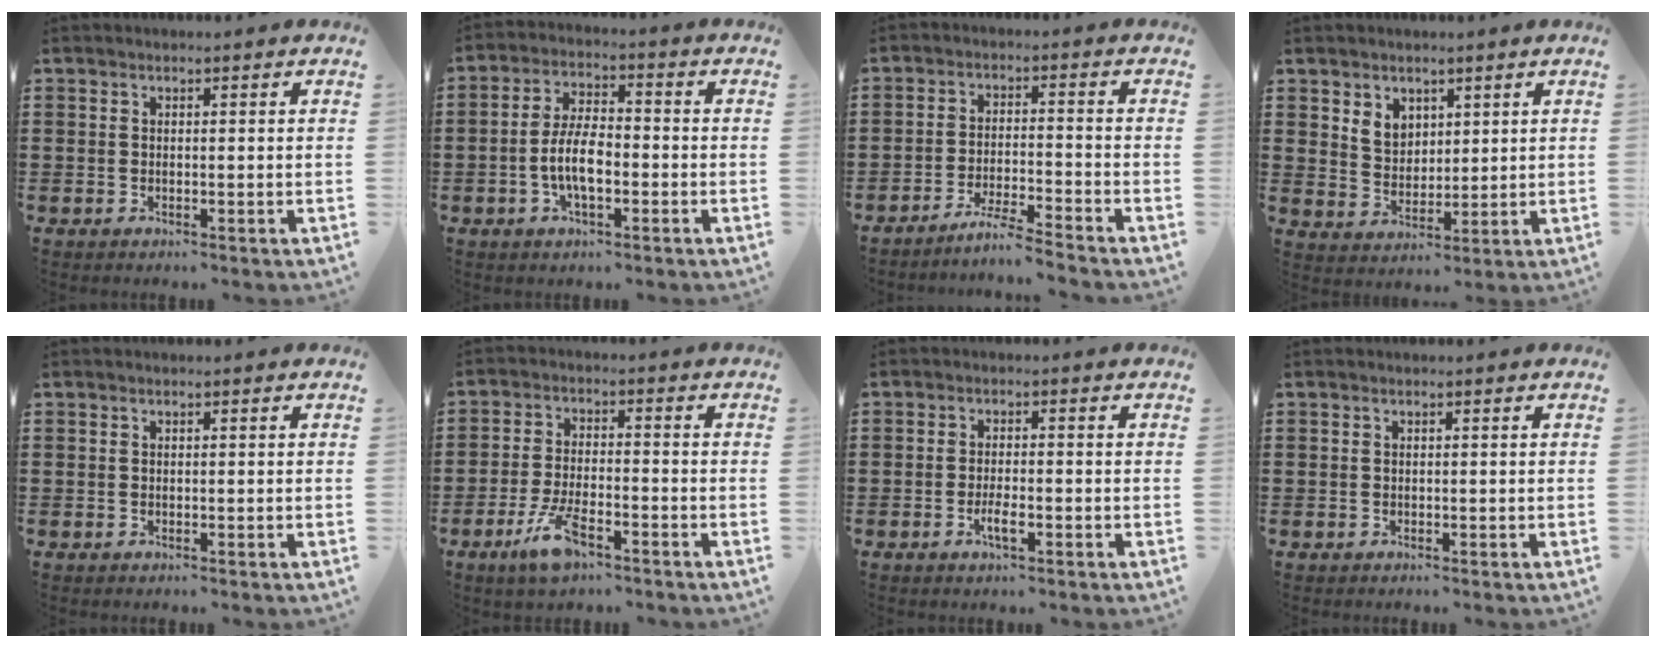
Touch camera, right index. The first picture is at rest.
{"total": 7.0, "force": [-1.8, 2.7, 6.2], "torque": [-0.134, -0.003, -0.039]}
{"total": 4.6, "force": [-4.3, -0.7, 1.5], "torque": [-0.033, -0.011, -0.086]}
{"total": 4.5, "force": [2.8, 3.3, 0.8], "torque": [-0.024, 0.005, 0.052]}
{"total": 0.0}
{"total": 7.1, "force": [-4.1, 2.3, 5.4], "torque": [-0.117, -0.006, -0.075]}
{"total": 2.9, "force": [-1.3, 0.8, 2.5], "torque": [-0.043, 0.001, -0.023]}
{"total": 0.0}